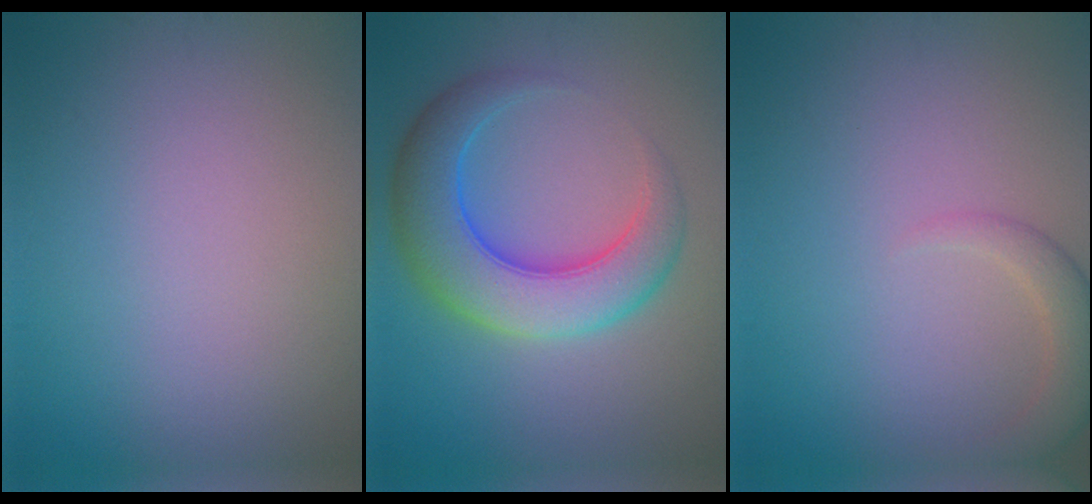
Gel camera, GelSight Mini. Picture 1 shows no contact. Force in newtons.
{"total": 8.0, "press": 8.0, "slide": 0.1}
{"total": 2.5, "press": 2.5, "slide": 0.2}